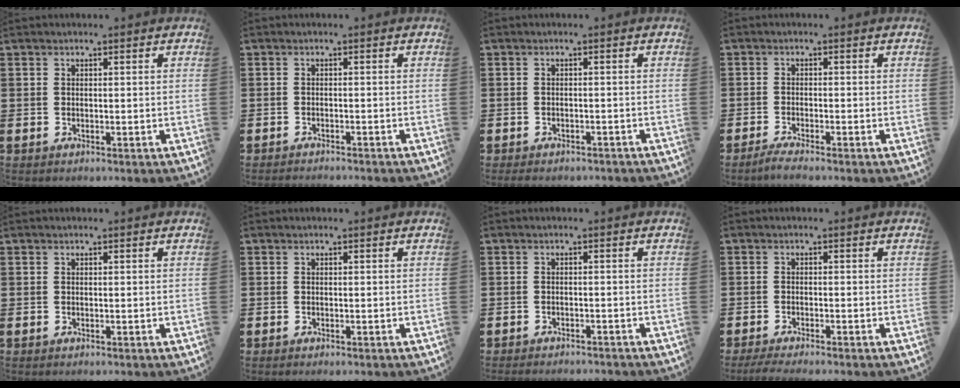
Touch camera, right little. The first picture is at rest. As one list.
[{"total": 0.9, "force": [-0.8, -0.1, 0.0], "torque": [0.000, -0.002, -0.017]}, {"total": 0.6, "force": [-0.5, 0.2, 0.2], "torque": [-0.005, -0.002, -0.010]}, {"total": 1.3, "force": [-0.8, 0.0, 1.0], "torque": [-0.016, 0.000, -0.015]}, {"total": 0.0}, {"total": 0.0}, {"total": 0.8, "force": [-0.8, 0.0, 0.0], "torque": [-0.003, 0.000, -0.016]}, {"total": 1.3, "force": [-0.8, 0.1, 0.9], "torque": [-0.015, -0.001, -0.015]}]